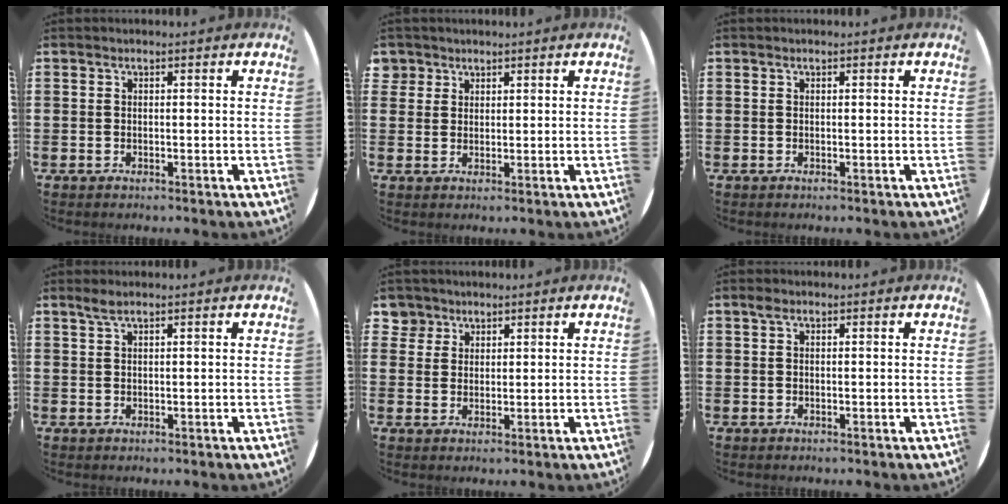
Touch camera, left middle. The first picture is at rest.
{"total": 2.2, "force": [1.7, 1.5, 0.1], "torque": [0.000, 0.004, 0.031]}
{"total": 0.0}
{"total": 1.4, "force": [1.1, 0.1, 0.9], "torque": [-0.018, 0.002, 0.019]}
{"total": 3.0, "force": [2.2, 2.1, 0.2], "torque": [-0.005, 0.006, 0.042]}
{"total": 0.9, "force": [0.5, 0.5, 0.5], "torque": [-0.004, 0.001, 0.008]}